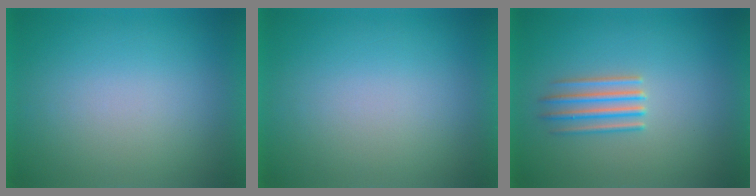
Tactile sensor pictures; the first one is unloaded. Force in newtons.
{"total": 0.0}
{"total": 2.9}